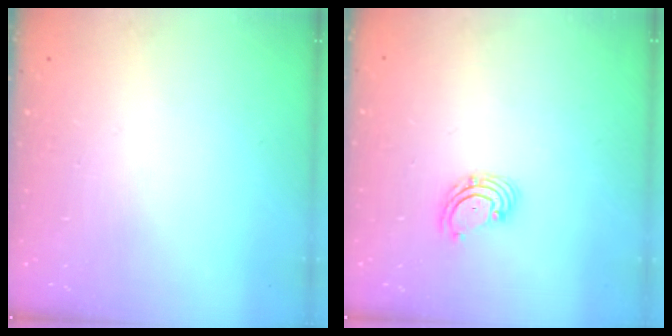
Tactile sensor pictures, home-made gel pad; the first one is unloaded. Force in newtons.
{"total": 3.3, "press": 3.3, "slide": 0.5}